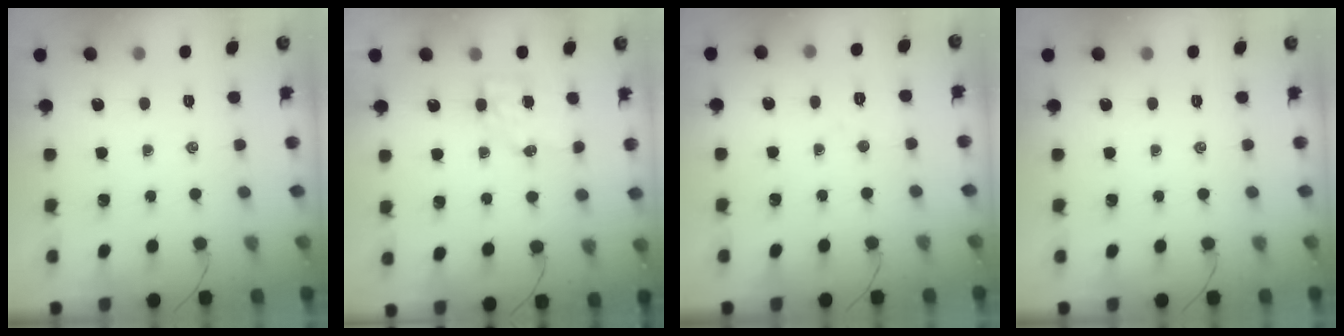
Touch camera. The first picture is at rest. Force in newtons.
{"total": 4.9, "press": 4.8, "slide": 0.7}
{"total": 3.7, "press": 3.6, "slide": 0.9}
{"total": 0.0}